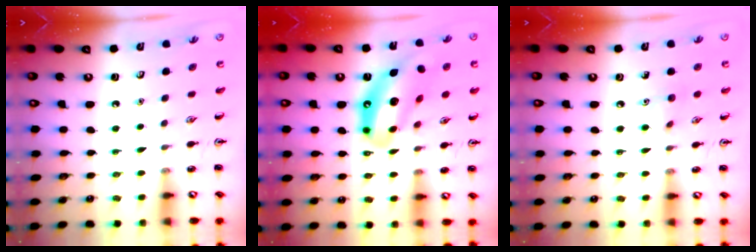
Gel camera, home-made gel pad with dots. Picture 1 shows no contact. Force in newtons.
{"total": 14.9, "press": 14.1, "slide": 4.7}
{"total": 5.2, "press": 5.0, "slide": 1.7}